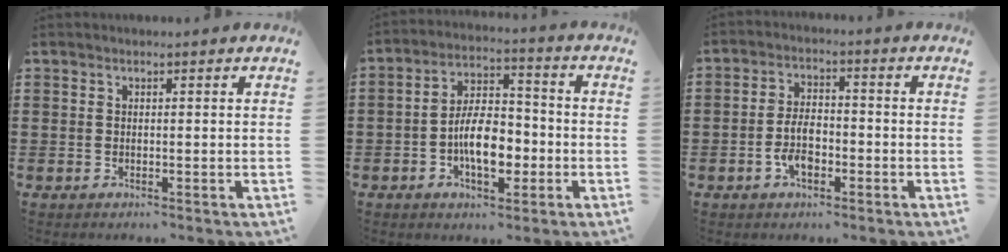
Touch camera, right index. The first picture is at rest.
{"total": 8.5, "force": [-2.5, 4.3, 6.9], "torque": [-0.115, 0.005, -0.050]}
{"total": 5.3, "force": [-1.9, 2.6, 4.3], "torque": [-0.094, -0.001, -0.038]}